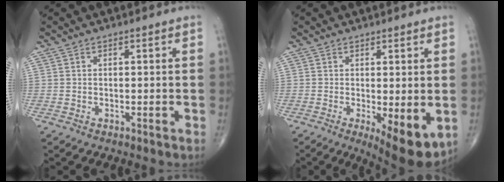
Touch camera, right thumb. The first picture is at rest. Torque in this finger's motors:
{"motor_torque": [-0.01, 0.85, 0.27, 0.11, 0.02]}